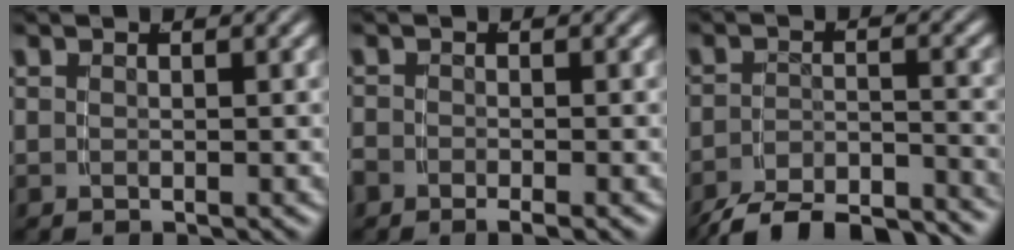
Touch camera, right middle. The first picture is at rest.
{"total": 1.9, "force": [-1.6, 0.8, 0.8], "torque": [-0.013, -0.005, -0.029]}
{"total": 9.2, "force": [-8.4, 2.4, 2.8], "torque": [-0.033, -0.019, -0.128]}